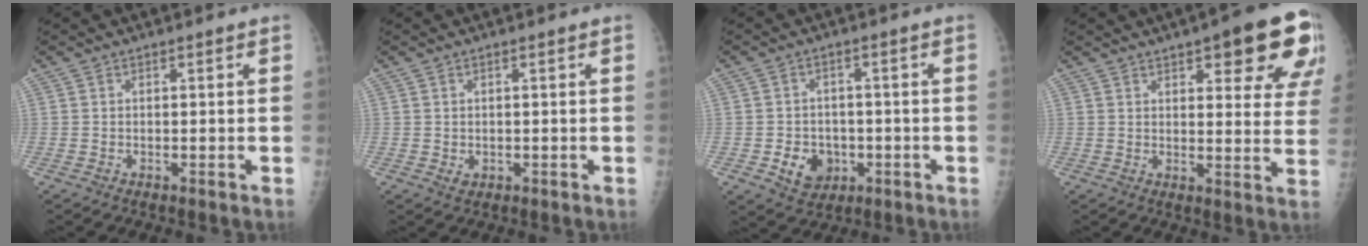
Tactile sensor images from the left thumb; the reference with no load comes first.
{"total": 1.4, "force": [-0.1, 1.1, 0.9], "torque": [-0.008, -0.002, 0.005]}
{"total": 6.7, "force": [-2.0, 5.5, 3.3], "torque": [-0.027, 0.009, -0.024]}
{"total": 17.3, "force": [9.0, 5.5, 13.7], "torque": [-0.140, -0.033, 0.108]}